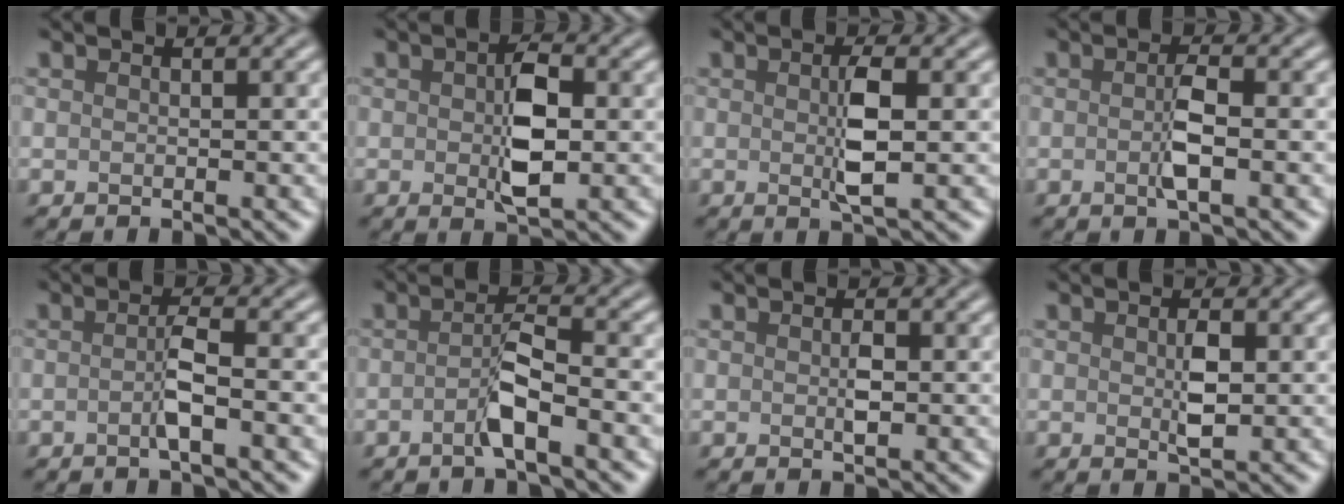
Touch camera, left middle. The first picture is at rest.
{"total": 4.3, "force": [0.0, 2.2, 3.8], "torque": [-0.070, -0.002, 0.001]}
{"total": 2.8, "force": [0.1, 0.6, 2.7], "torque": [-0.055, -0.003, 0.002]}
{"total": 2.3, "force": [-0.3, 0.5, 2.3], "torque": [-0.043, -0.002, -0.009]}
{"total": 2.4, "force": [-0.4, 0.3, 2.3], "torque": [-0.046, 0.001, -0.013]}
{"total": 2.8, "force": [-1.2, 0.3, 2.5], "torque": [-0.050, 0.008, -0.031]}
{"total": 1.1, "force": [0.1, 0.6, 0.9], "torque": [-0.019, -0.003, 0.001]}
{"total": 1.9, "force": [0.2, 0.8, 1.7], "torque": [-0.037, -0.003, 0.004]}